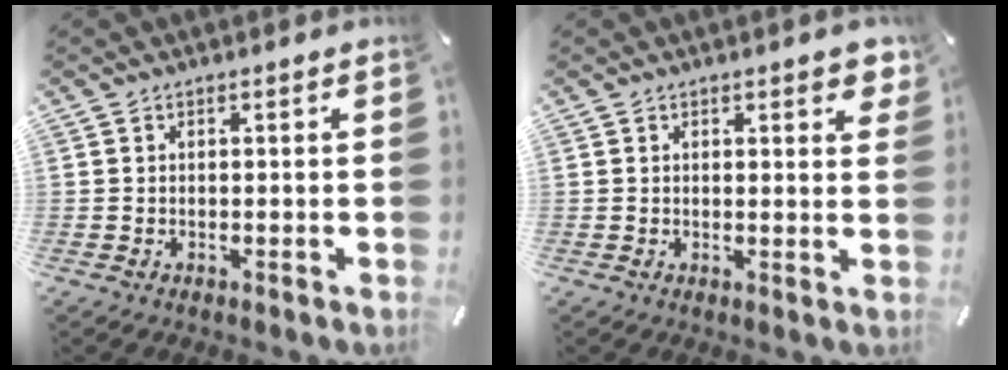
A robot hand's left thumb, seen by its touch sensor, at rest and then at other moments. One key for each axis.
{"total": 2.5, "fx": 1.8, "fy": 1.0, "fz": 1.4, "tx": -0.008, "ty": -0.008, "tz": 0.026}